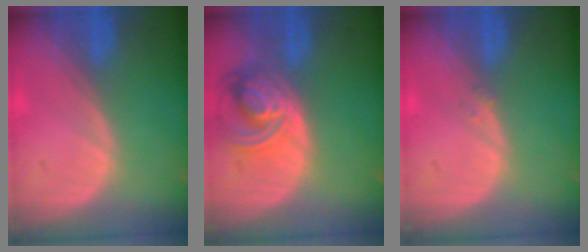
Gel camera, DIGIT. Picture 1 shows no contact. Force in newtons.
{"total": 7.8, "press": 6.8, "slide": 3.7}
{"total": 0.6, "press": 0.5, "slide": 0.3}